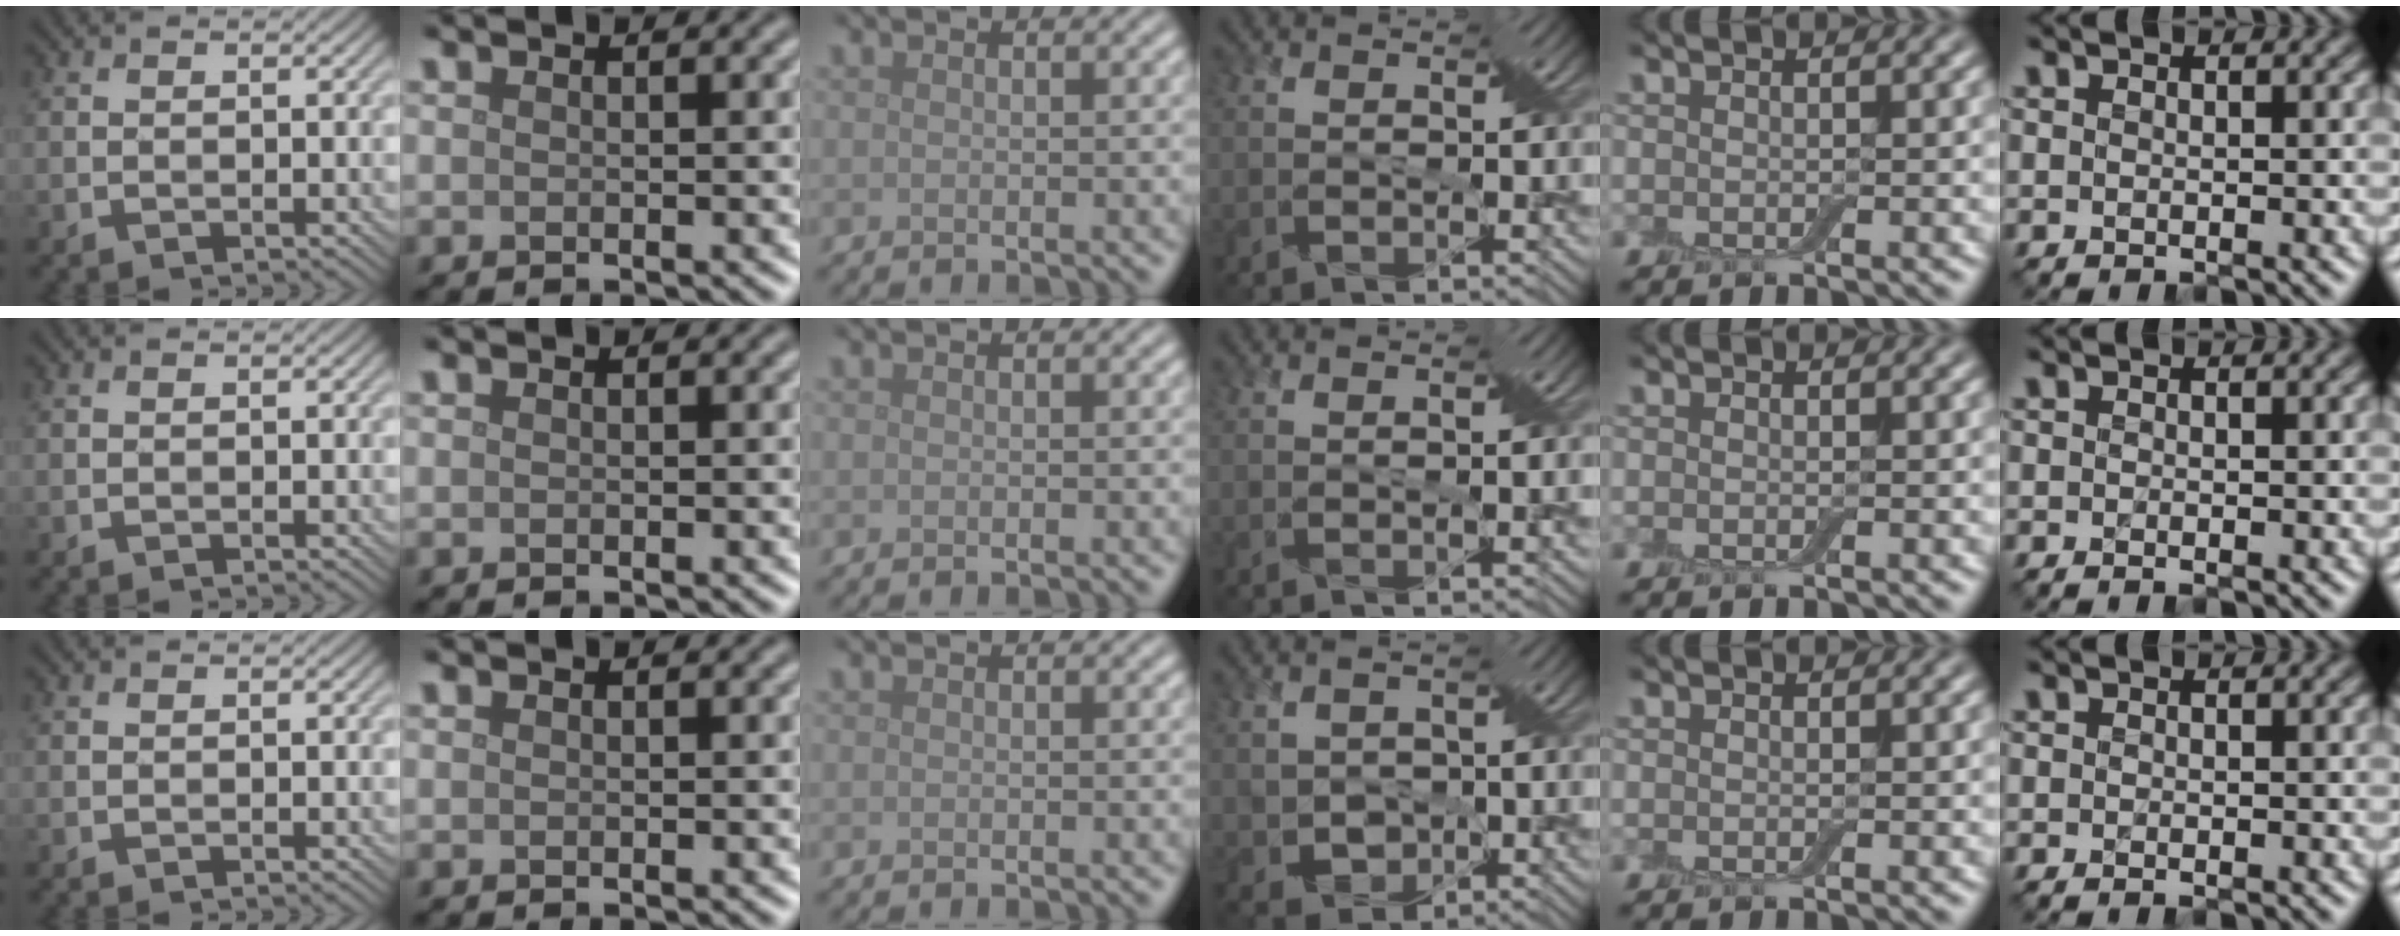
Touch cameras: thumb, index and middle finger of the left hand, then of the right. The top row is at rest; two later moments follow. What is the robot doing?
{"motion": "cut", "object": "cling film"}